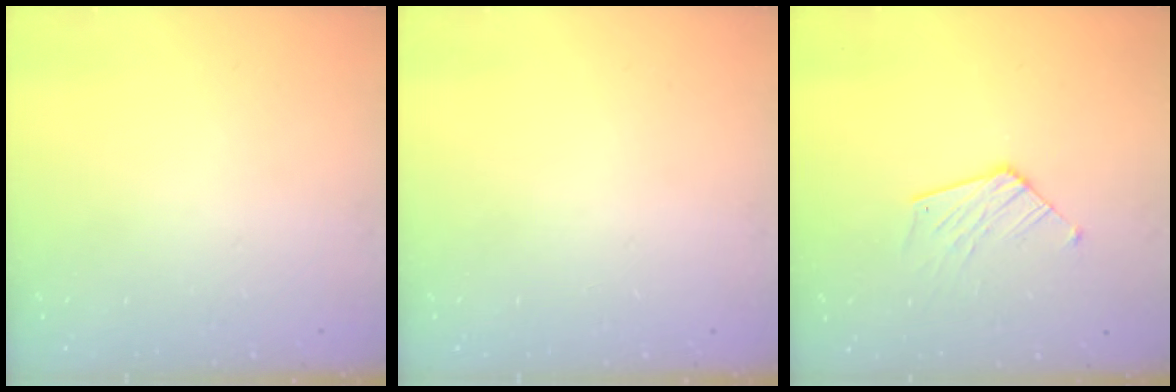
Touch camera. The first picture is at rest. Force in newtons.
{"total": 0.0}
{"total": 9.3, "press": 9.3, "slide": 0.9}